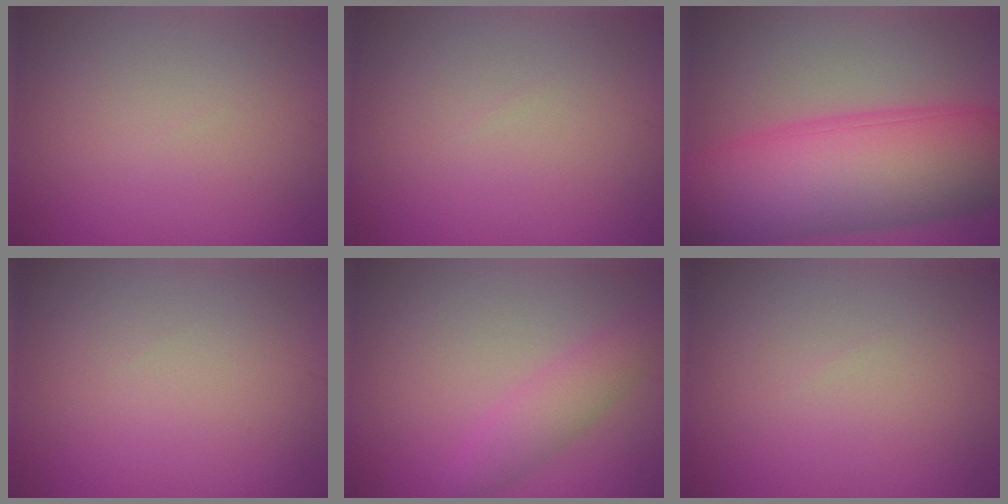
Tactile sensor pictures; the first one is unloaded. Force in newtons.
{"total": 0.0}
{"total": 13.8, "press": 13.8, "slide": 0.3}
{"total": 0.0}
{"total": 2.8, "press": 2.8, "slide": 0.1}
{"total": 0.0}